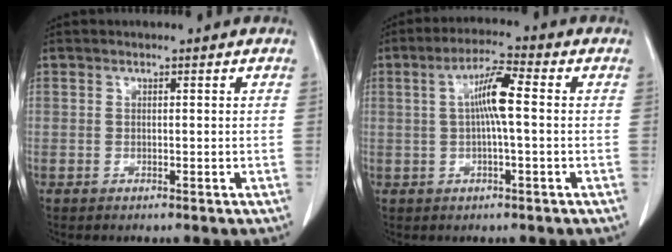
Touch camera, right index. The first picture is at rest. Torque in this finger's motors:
{"motor_torque": [0.65, -0.20, 0.31, 0.09]}